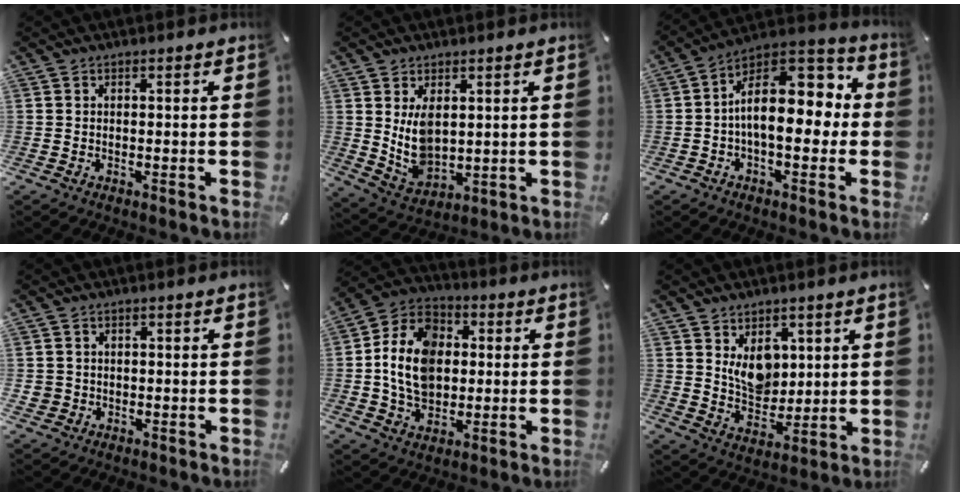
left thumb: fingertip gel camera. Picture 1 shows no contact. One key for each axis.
{"total": 8.0, "fx": 3.0, "fy": 5.3, "fz": 5.3, "tx": -0.118, "ty": -0.021, "tz": 0.053}
{"total": 16.5, "fx": 1.2, "fy": 9.6, "fz": 13.3, "tx": -0.183, "ty": -0.012, "tz": 0.024}
{"total": 2.5, "fx": -0.2, "fy": 2.5, "fz": 0.3, "tx": -0.007, "ty": 0.004, "tz": -0.005}
{"total": 14.3, "fx": -0.1, "fy": 11.3, "fz": 8.7, "tx": -0.209, "ty": 0.020, "tz": -0.003}
{"total": 9.1, "fx": 4.0, "fy": 6.9, "fz": 4.3, "tx": -0.062, "ty": -0.018, "tz": 0.076}